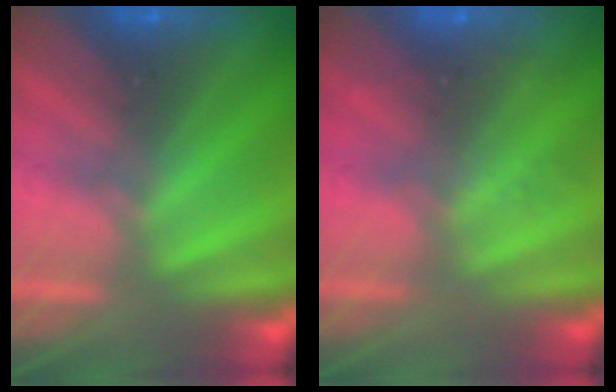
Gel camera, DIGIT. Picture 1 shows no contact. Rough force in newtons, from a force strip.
{"total": 2.1}